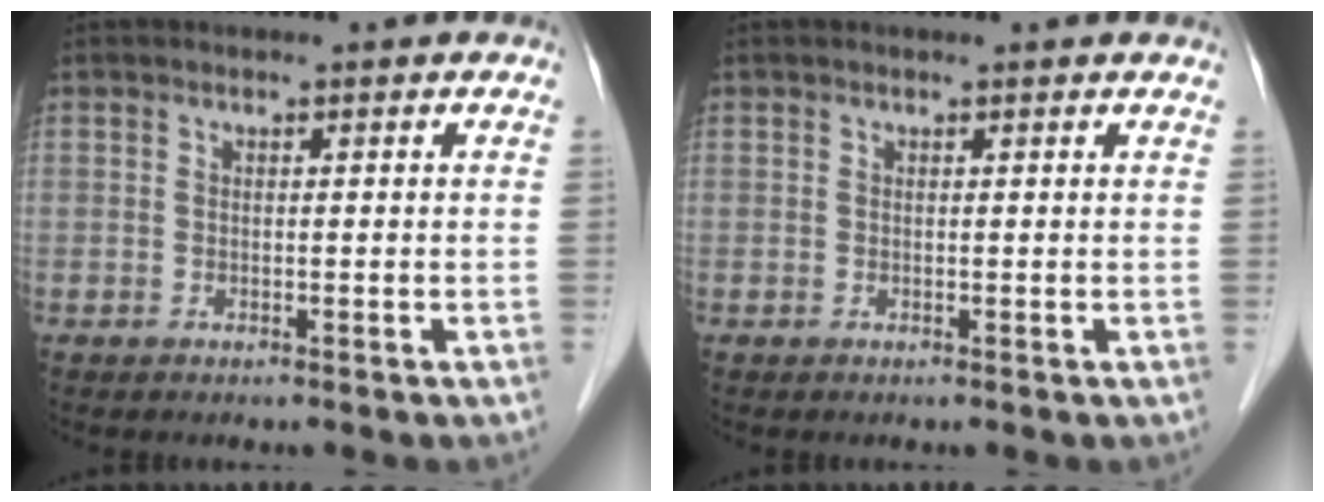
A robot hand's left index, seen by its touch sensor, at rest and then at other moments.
{"total": 1.0, "force": [1.0, 0.1, 0.2], "torque": [-0.012, 0.002, 0.007]}